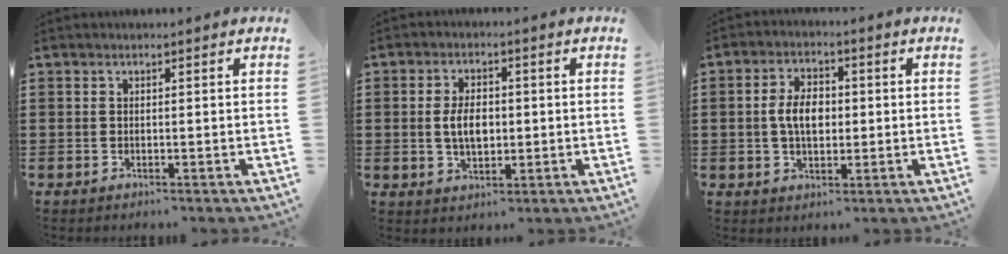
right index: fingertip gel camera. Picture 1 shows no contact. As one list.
[{"total": 5.0, "force": [0.0, 2.8, 4.1], "torque": [-0.074, -0.001, -0.008]}, {"total": 5.7, "force": [0.0, 3.4, 4.5], "torque": [-0.090, 0.006, -0.005]}]